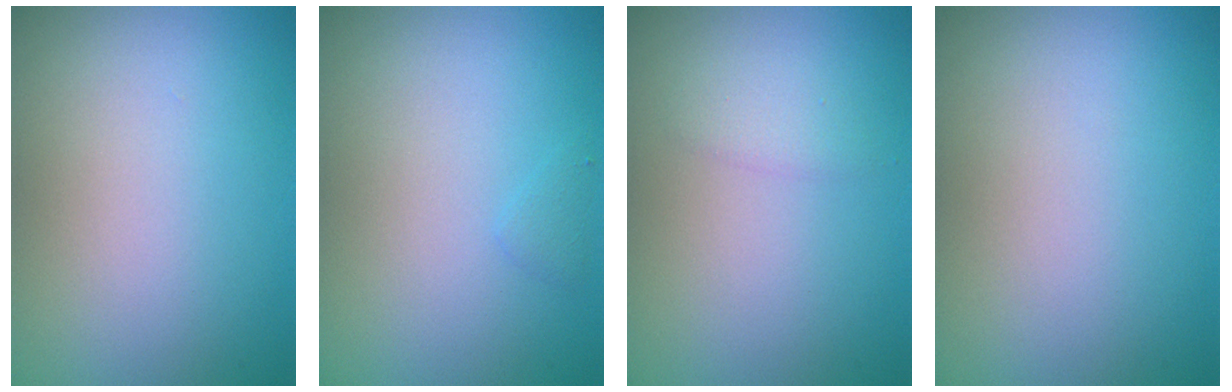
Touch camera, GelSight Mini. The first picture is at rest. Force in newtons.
{"total": 0.6, "press": 0.6, "slide": 0.0}
{"total": 1.1, "press": 1.1, "slide": 0.1}
{"total": 0.0}